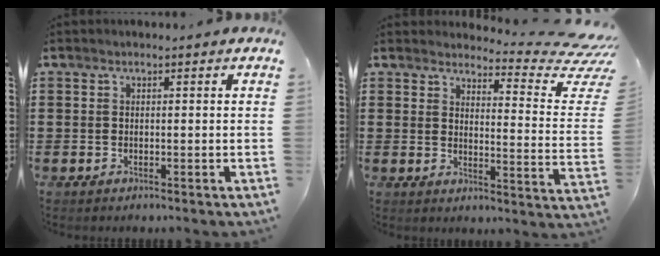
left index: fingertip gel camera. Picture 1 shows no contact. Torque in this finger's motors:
{"motor_torque": [-1.39, 0.75, 0.05, -0.02]}